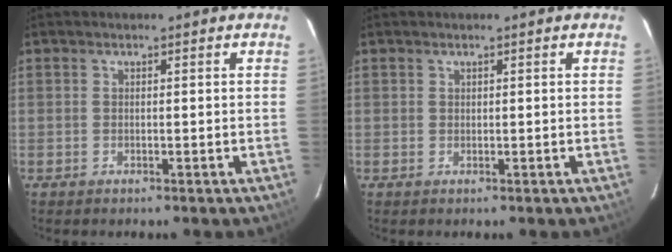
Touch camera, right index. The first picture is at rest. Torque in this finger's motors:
{"motor_torque": [0.00, 0.00, 0.00, 0.00]}